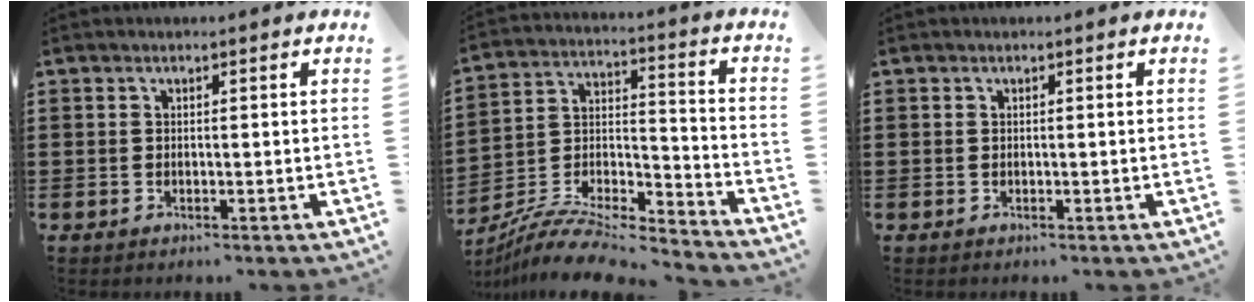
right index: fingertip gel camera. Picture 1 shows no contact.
{"total": 9.8, "force": [-9.2, 1.6, 3.1], "torque": [-0.055, 0.017, -0.183]}
{"total": 0.0}